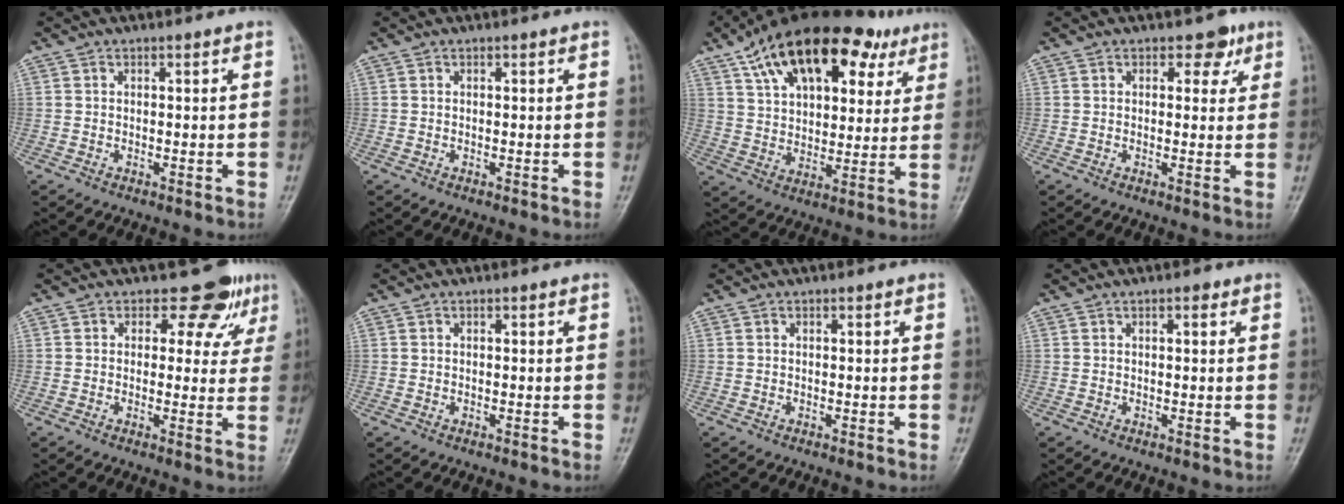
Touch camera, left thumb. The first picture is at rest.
{"total": 0.0}
{"total": 24.3, "force": [12.5, 12.9, 16.3], "torque": [-0.232, 0.001, 0.200]}
{"total": 3.4, "force": [1.7, 2.4, 1.7], "torque": [0.004, -0.004, 0.017]}
{"total": 6.1, "force": [3.8, 4.1, 2.5], "torque": [0.006, -0.017, 0.037]}
{"total": 0.0}
{"total": 0.0}
{"total": 1.3, "force": [0.6, 0.6, 1.0], "torque": [-0.012, 0.001, 0.005]}